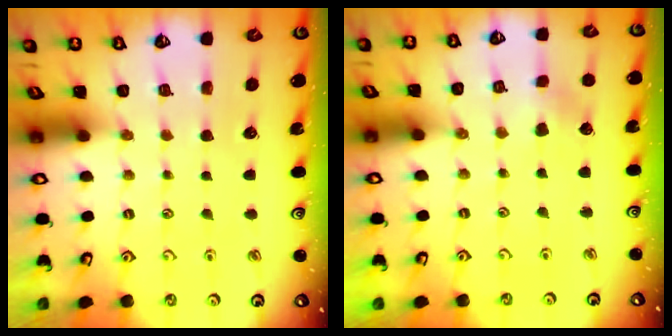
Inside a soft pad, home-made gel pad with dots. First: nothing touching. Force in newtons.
{"total": 3.4, "press": 3.4, "slide": 0.4}